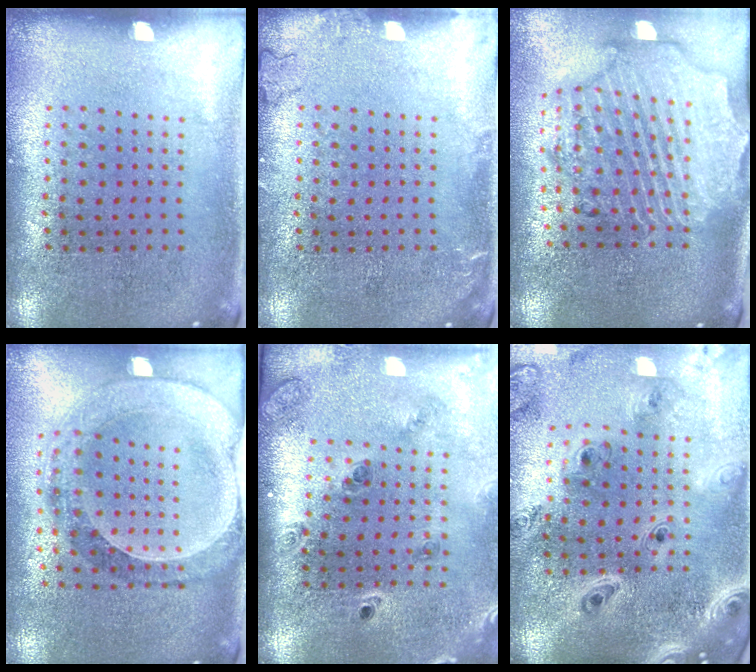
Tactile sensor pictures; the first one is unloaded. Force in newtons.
{"total": 1.2, "press": 1.2, "slide": 0.3}
{"total": 3.0, "press": 2.6, "slide": 1.5}
{"total": 1.5, "press": 1.5, "slide": 0.3}
{"total": 1.6, "press": 1.5, "slide": 0.4}
{"total": 2.9, "press": 2.4, "slide": 1.6}